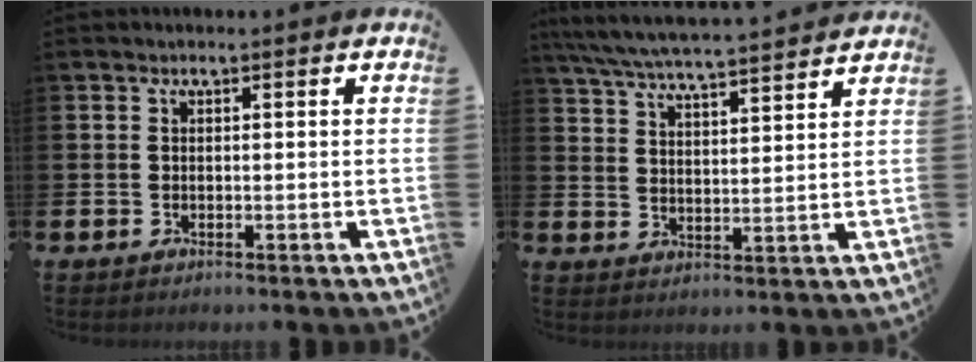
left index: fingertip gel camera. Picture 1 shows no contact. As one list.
[{"total": 6.4, "force": [6.2, 0.1, 1.6], "torque": [-0.056, -0.042, 0.109]}]